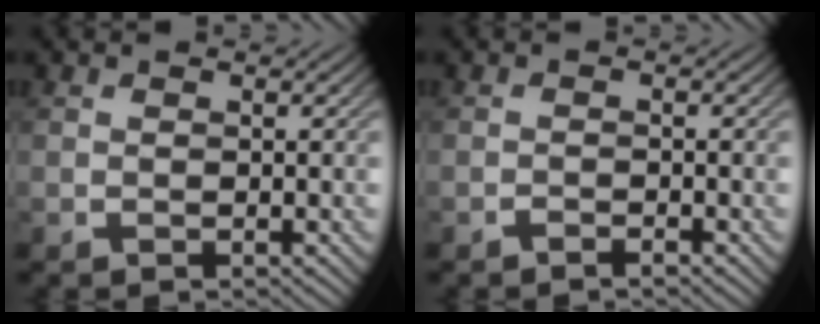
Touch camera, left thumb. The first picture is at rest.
{"total": 0.9, "force": [-0.8, 0.1, 0.4], "torque": [-0.005, 0.001, -0.016]}